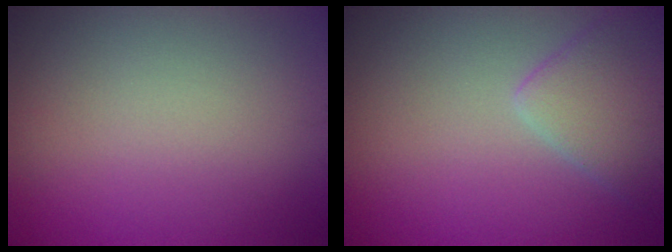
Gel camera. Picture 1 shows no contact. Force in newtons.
{"total": 3.7, "press": 3.7, "slide": 0.3}